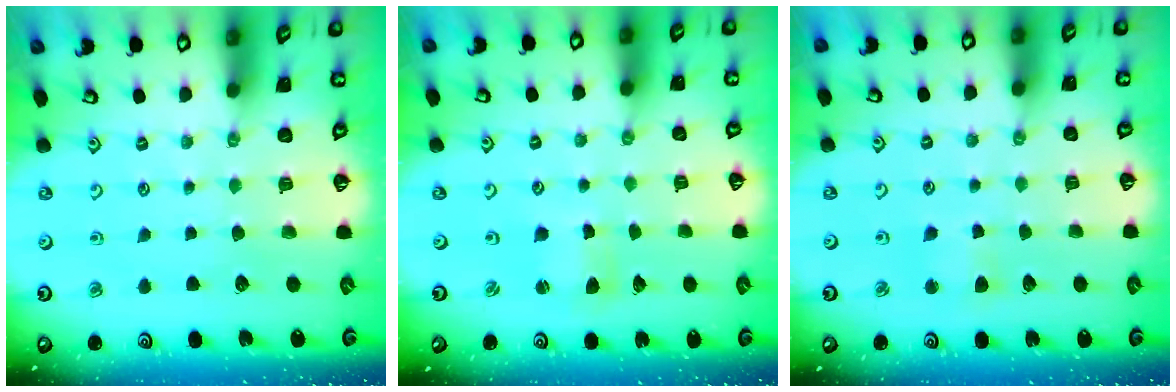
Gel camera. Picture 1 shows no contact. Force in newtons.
{"total": 3.0, "press": 2.9, "slide": 0.4}
{"total": 3.0, "press": 3.0, "slide": 0.5}